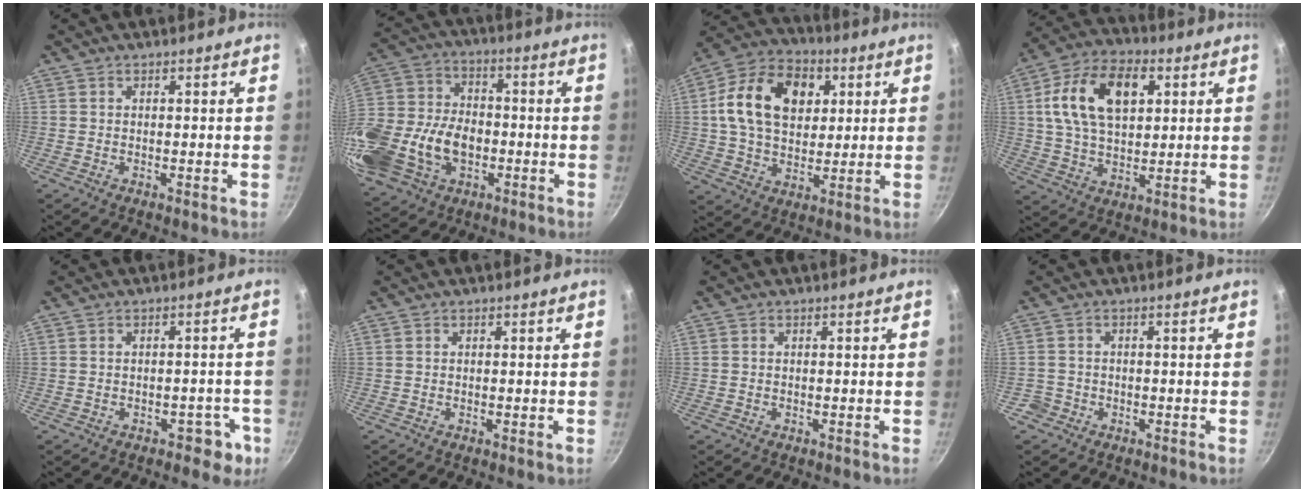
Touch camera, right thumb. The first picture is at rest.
{"total": 24.7, "force": [-6.6, 17.1, 16.5], "torque": [-0.353, 0.033, -0.113]}
{"total": 17.7, "force": [4.4, 12.4, 11.8], "torque": [-0.176, 0.011, 0.062]}
{"total": 16.3, "force": [4.4, 10.0, 12.1], "torque": [-0.196, 0.006, 0.068]}
{"total": 4.5, "force": [-2.1, 2.8, 2.8], "torque": [-0.011, 0.024, -0.012]}
{"total": 0.0}
{"total": 0.0}
{"total": 2.2, "force": [-1.2, 1.8, 0.1], "torque": [0.009, 0.023, -0.018]}